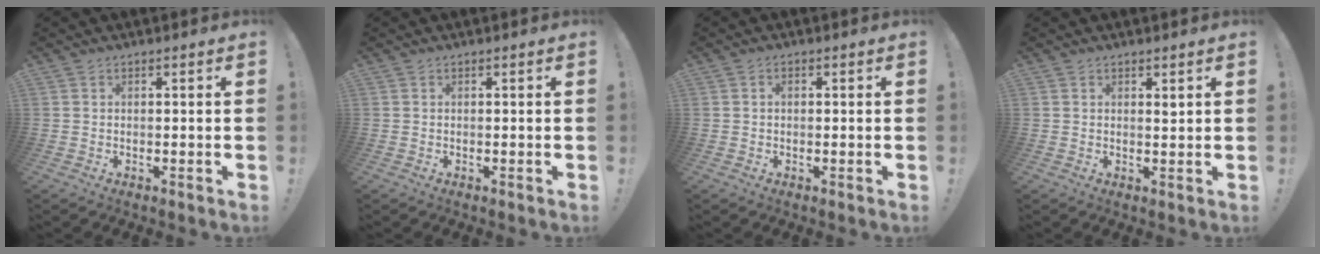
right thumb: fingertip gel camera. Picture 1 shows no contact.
{"total": 0.0}
{"total": 0.9, "force": [-0.1, 0.6, 0.6], "torque": [-0.019, 0.006, -0.001]}
{"total": 1.1, "force": [0.8, 0.4, 0.6], "torque": [0.010, -0.010, 0.011]}